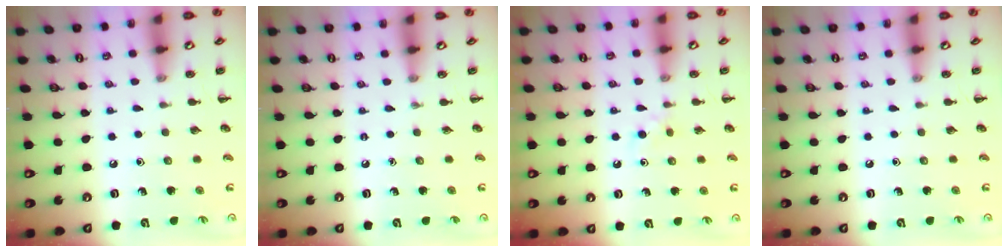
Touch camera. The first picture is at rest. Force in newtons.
{"total": 0.0}
{"total": 3.7, "press": 3.4, "slide": 1.4}
{"total": 0.0}